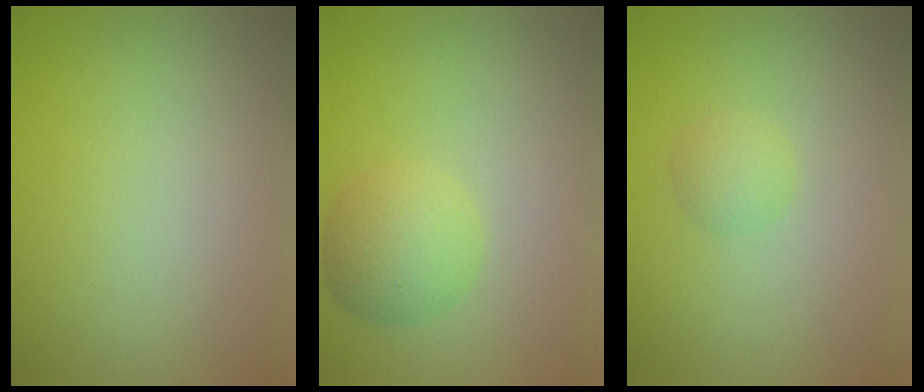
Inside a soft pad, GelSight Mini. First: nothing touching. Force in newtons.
{"total": 3.5, "press": 3.5, "slide": 0.1}
{"total": 1.3, "press": 1.3, "slide": 0.1}